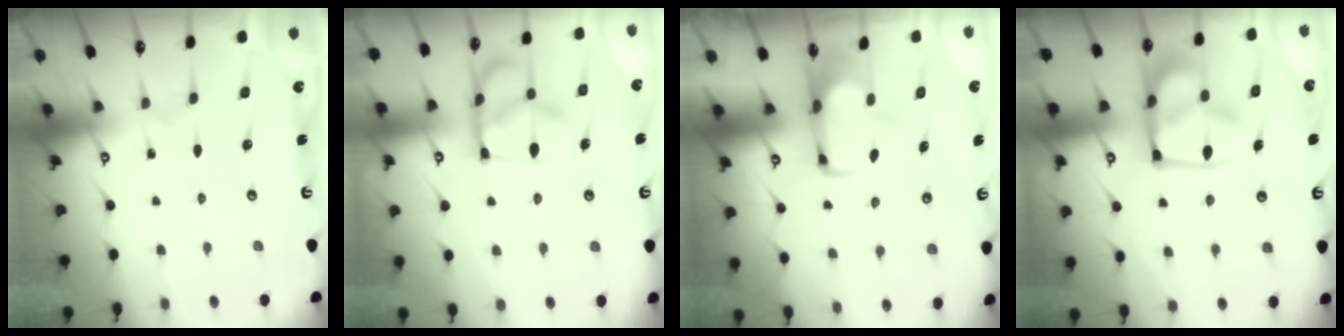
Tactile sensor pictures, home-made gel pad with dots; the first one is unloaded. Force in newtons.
{"total": 7.3, "press": 7.1, "slide": 1.7}
{"total": 1.7, "press": 1.6, "slide": 0.4}
{"total": 14.8, "press": 14.7, "slide": 1.7}